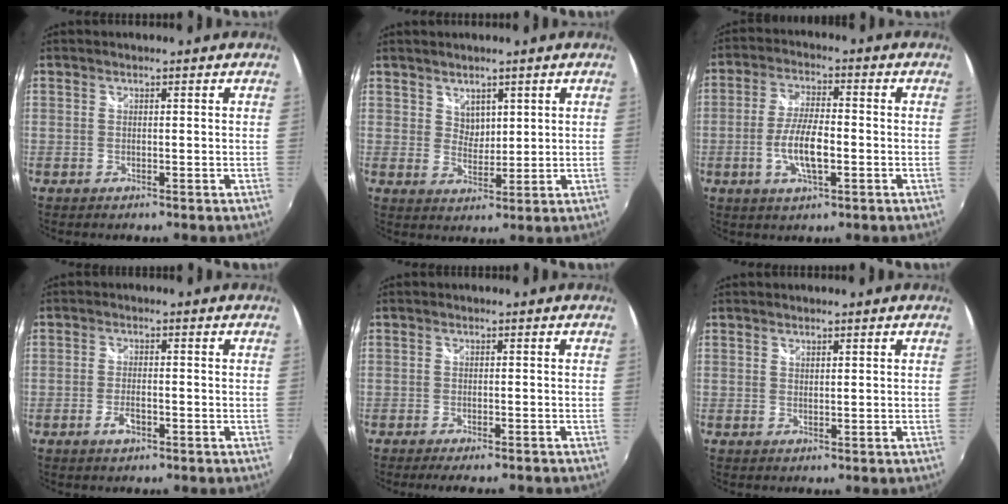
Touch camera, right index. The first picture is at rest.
{"total": 3.2, "force": [2.1, 2.3, 0.9], "torque": [-0.007, -0.001, 0.039]}
{"total": 8.3, "force": [-2.2, 2.6, 7.5], "torque": [-0.151, -0.002, -0.043]}
{"total": 3.2, "force": [-1.6, 1.4, 2.4], "torque": [-0.052, -0.003, -0.029]}
{"total": 4.9, "force": [-4.2, 0.8, 2.4], "torque": [-0.050, -0.020, -0.066]}
{"total": 0.8, "force": [0.7, 0.2, 0.1], "torque": [0.000, -0.001, 0.013]}